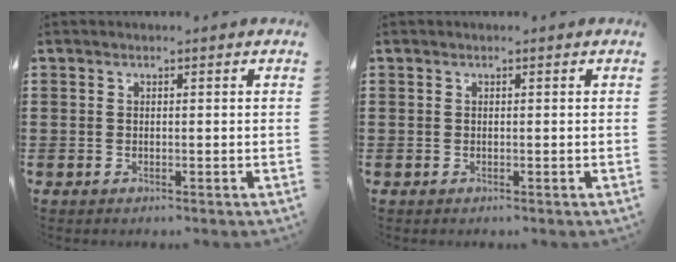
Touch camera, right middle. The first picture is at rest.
{"total": 0.0}